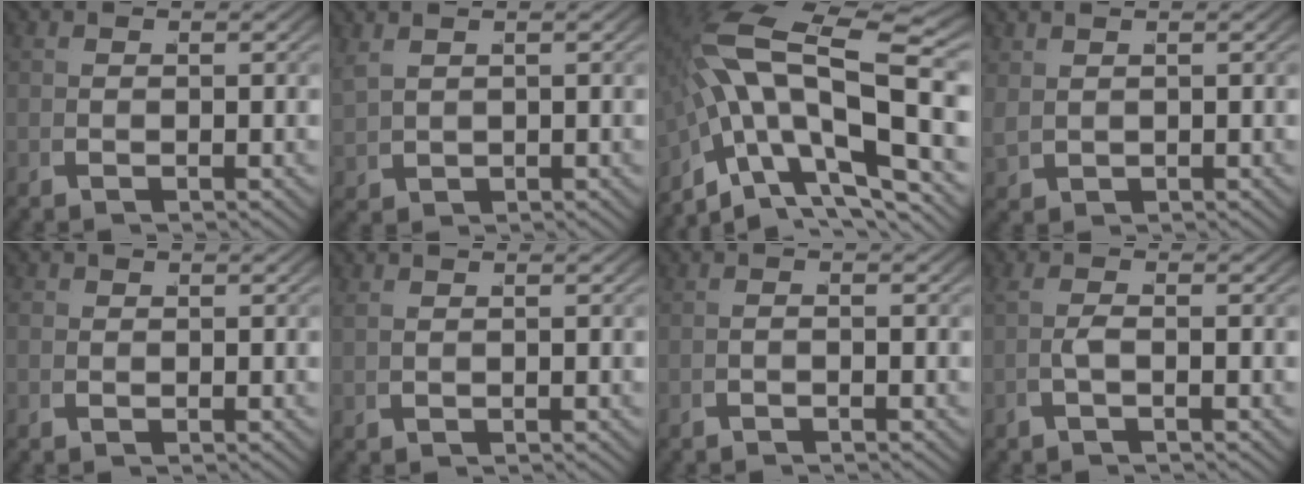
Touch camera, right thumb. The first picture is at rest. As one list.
[{"total": 1.6, "force": [0.9, 0.8, 1.0], "torque": [-0.029, -0.002, 0.030]}, {"total": 11.4, "force": [0.2, 5.7, 9.9], "torque": [-0.200, -0.016, 0.012]}, {"total": 1.3, "force": [0.7, 0.8, 0.7], "torque": [-0.019, -0.003, 0.024]}, {"total": 1.1, "force": [0.2, 1.0, 0.5], "torque": [-0.010, 0.002, 0.001]}, {"total": 0.7, "force": [0.6, -0.3, 0.3], "torque": [-0.008, 0.003, 0.019]}, {"total": 1.2, "force": [-0.7, -1.0, -0.3], "torque": [0.016, 0.009, -0.017]}, {"total": 1.1, "force": [-0.5, -0.8, 0.6], "torque": [-0.010, 0.010, -0.010]}]